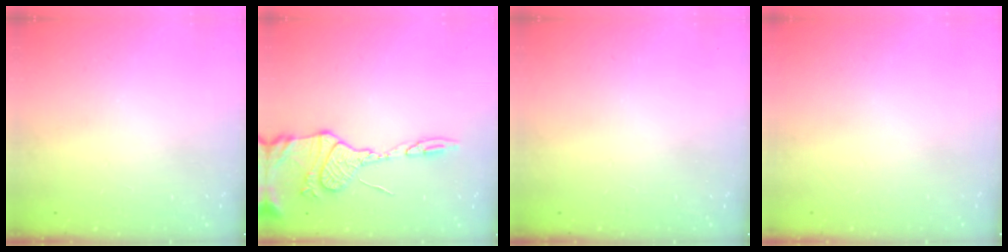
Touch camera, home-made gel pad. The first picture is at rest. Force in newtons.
{"total": 13.9, "press": 13.8, "slide": 1.3}
{"total": 0.0}
{"total": 0.0}